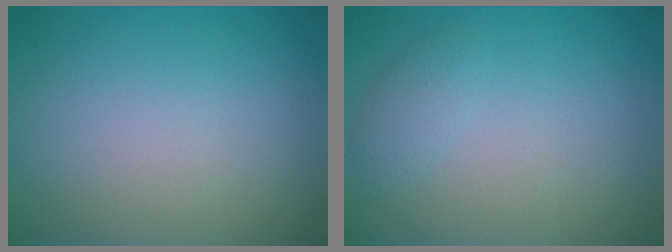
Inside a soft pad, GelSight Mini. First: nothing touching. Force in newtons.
{"total": 1.2, "press": 1.2, "slide": 0.1}